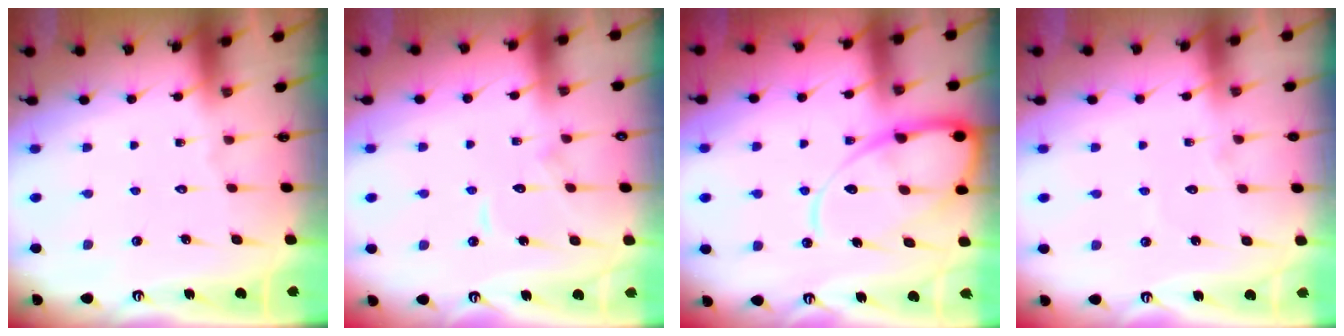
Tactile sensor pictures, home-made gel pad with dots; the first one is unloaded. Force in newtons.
{"total": 6.8, "press": 6.7, "slide": 0.7}
{"total": 13.2, "press": 13.2, "slide": 1.2}
{"total": 2.6, "press": 2.6, "slide": 0.2}